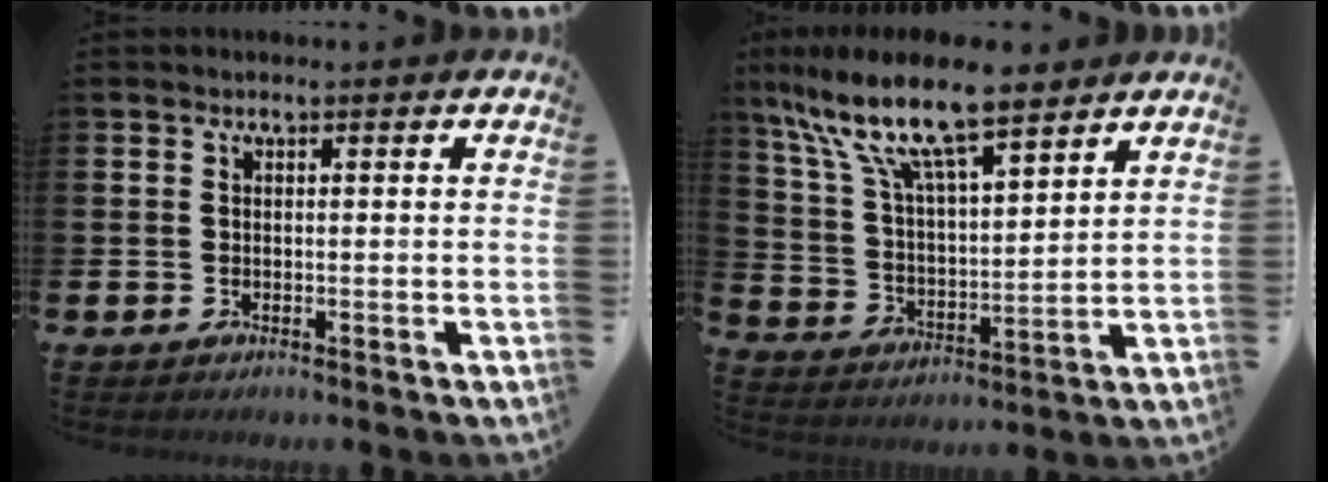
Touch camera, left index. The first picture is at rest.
{"total": 12.2, "force": [10.0, 2.7, 6.5], "torque": [-0.167, -0.040, 0.177]}